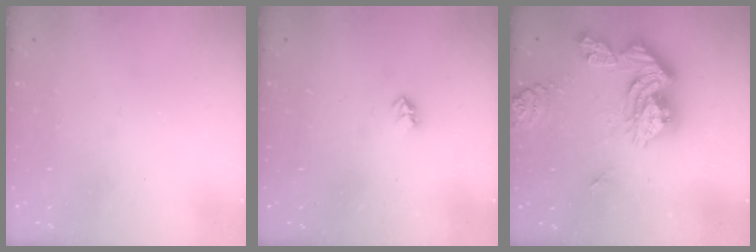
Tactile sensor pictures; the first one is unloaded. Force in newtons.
{"total": 2.6, "press": 2.6, "slide": 0.4}
{"total": 18.2, "press": 18.1, "slide": 1.9}